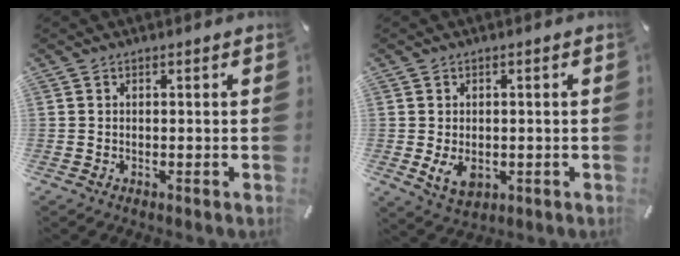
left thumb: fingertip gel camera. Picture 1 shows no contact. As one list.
[{"total": 4.9, "force": [-0.9, 3.4, 3.4], "torque": [-0.069, -0.003, -0.018]}]